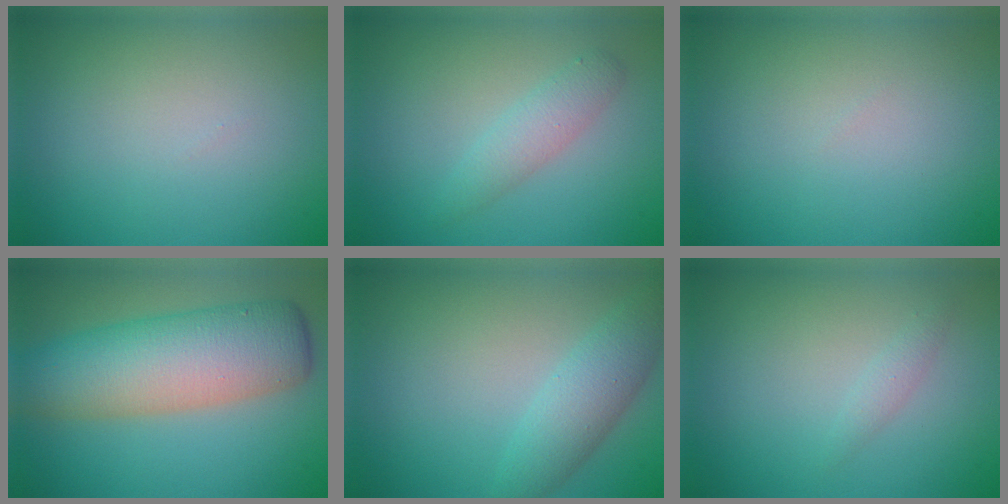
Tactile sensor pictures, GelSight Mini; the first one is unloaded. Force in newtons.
{"total": 2.2, "press": 2.2, "slide": 0.1}
{"total": 0.0}
{"total": 9.1, "press": 9.1, "slide": 0.2}
{"total": 3.6, "press": 3.6, "slide": 0.0}
{"total": 0.9, "press": 0.9, "slide": 0.1}